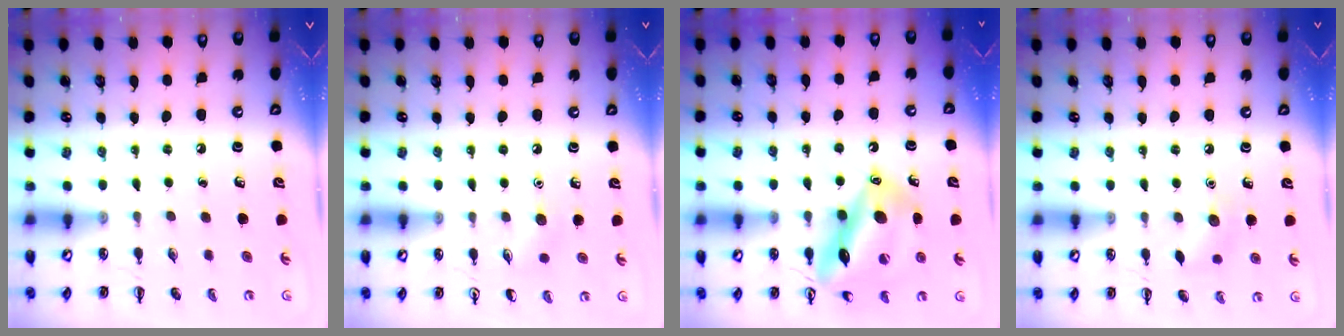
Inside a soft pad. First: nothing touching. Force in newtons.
{"total": 4.5, "press": 4.3, "slide": 1.2}
{"total": 16.0, "press": 15.9, "slide": 2.1}
{"total": 7.2, "press": 7.0, "slide": 1.5}